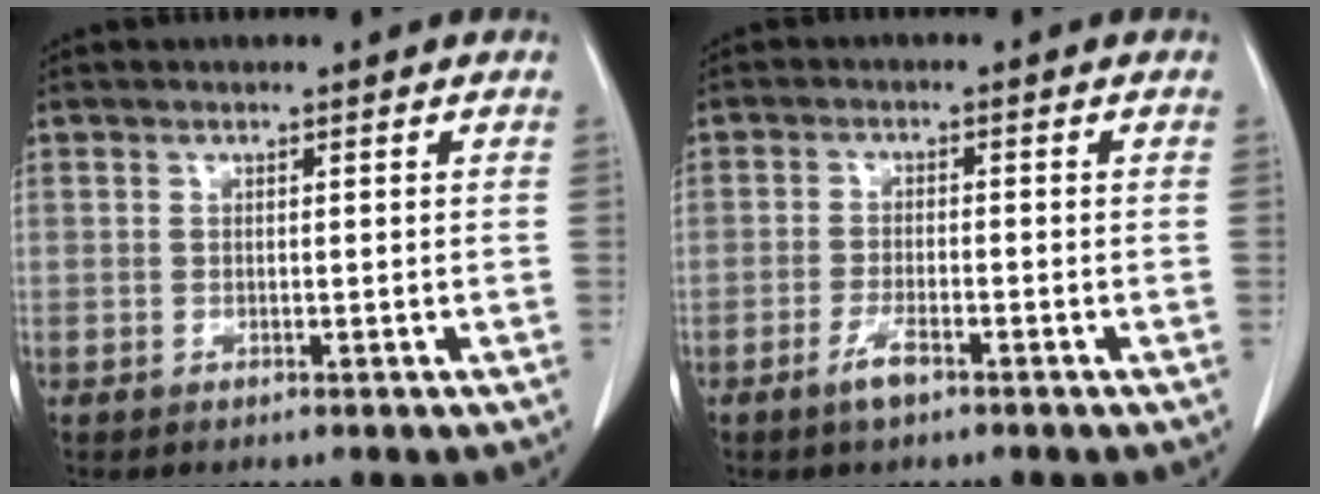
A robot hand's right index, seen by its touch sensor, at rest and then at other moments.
{"total": 3.1, "force": [-2.0, 0.6, 2.2], "torque": [-0.048, -0.002, -0.037]}